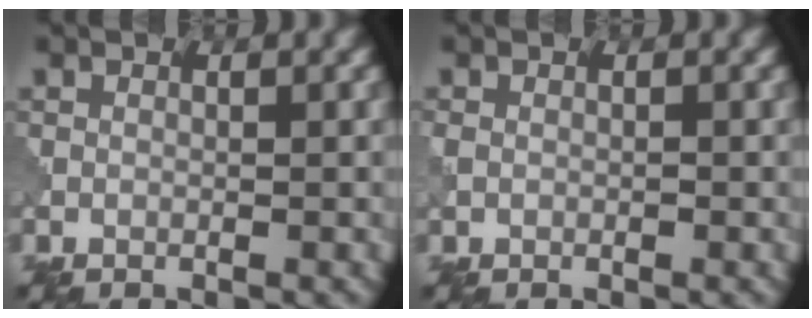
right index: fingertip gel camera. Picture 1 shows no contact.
{"total": 1.1, "force": [0.0, 0.9, 0.6], "torque": [-0.010, 0.005, -0.001]}